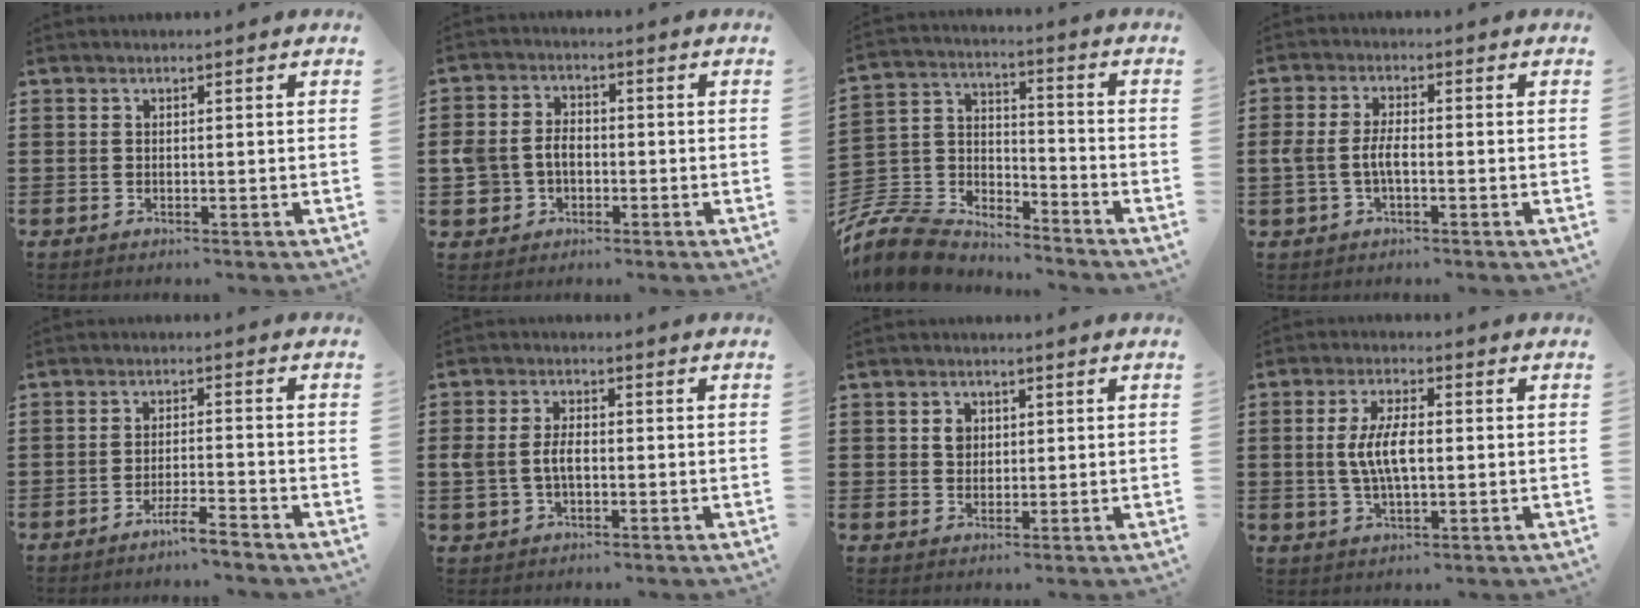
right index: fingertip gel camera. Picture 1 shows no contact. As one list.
[{"total": 4.6, "force": [-0.9, 3.9, 2.4], "torque": [-0.075, 0.004, -0.025]}, {"total": 8.9, "force": [-8.3, 2.6, 1.8], "torque": [-0.072, 0.007, -0.175]}, {"total": 3.9, "force": [-0.8, 1.7, 3.4], "torque": [-0.090, -0.004, -0.024]}, {"total": 3.9, "force": [-3.5, -0.3, 1.8], "torque": [-0.037, -0.004, -0.068]}, {"total": 4.2, "force": [-0.3, 2.6, 3.3], "torque": [-0.087, 0.000, -0.013]}, {"total": 2.4, "force": [0.7, 2.0, 1.2], "torque": [-0.030, 0.009, 0.013]}, {"total": 6.5, "force": [0.1, 2.5, 6.0], "torque": [-0.135, 0.001, -0.008]}]